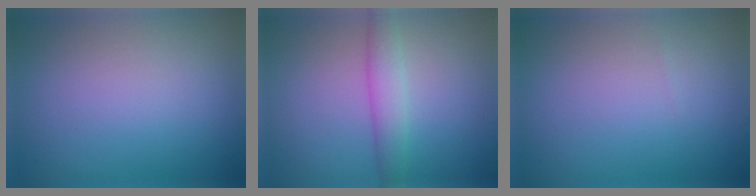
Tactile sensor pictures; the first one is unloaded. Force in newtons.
{"total": 2.9, "press": 2.9, "slide": 0.1}
{"total": 0.0}